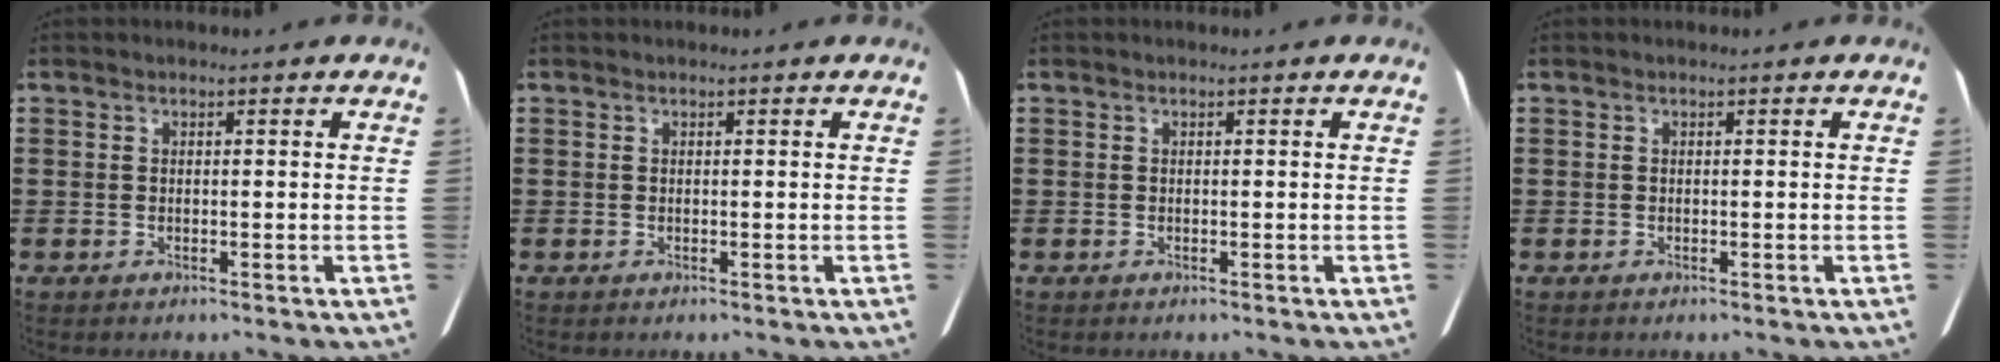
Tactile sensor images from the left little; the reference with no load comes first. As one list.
[{"total": 0.0}, {"total": 0.0}, {"total": 0.0}]